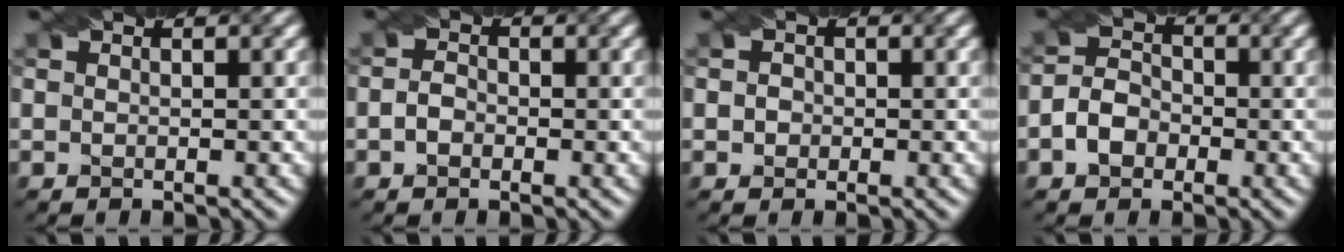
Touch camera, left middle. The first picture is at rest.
{"total": 1.3, "force": [-0.8, 0.8, 0.7], "torque": [-0.017, 0.003, -0.017]}
{"total": 1.2, "force": [-0.1, 1.1, 0.4], "torque": [0.001, 0.009, -0.005]}
{"total": 3.1, "force": [-1.5, 2.2, 1.6], "torque": [-0.032, 0.006, -0.031]}